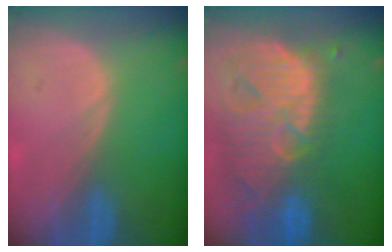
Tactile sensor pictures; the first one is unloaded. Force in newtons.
{"total": 13.7, "press": 11.6, "slide": 7.3}